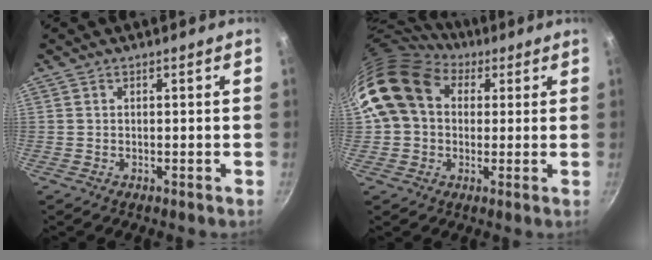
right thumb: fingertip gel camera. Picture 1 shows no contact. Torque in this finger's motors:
{"motor_torque": [-0.37, 1.77, 0.80, -0.59, 0.56]}